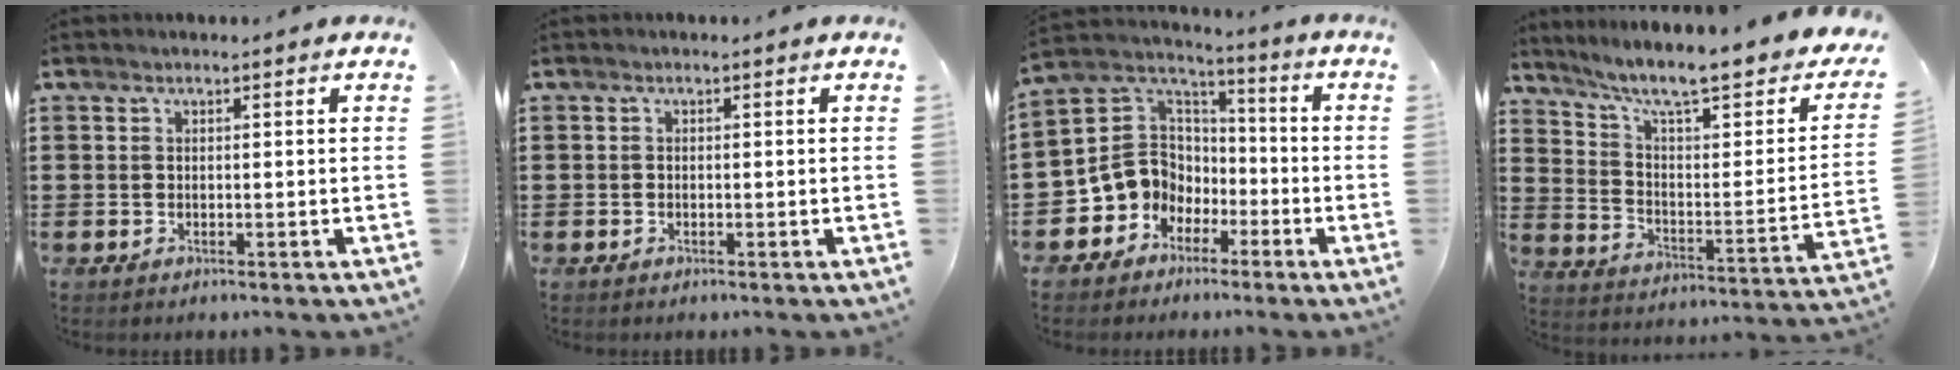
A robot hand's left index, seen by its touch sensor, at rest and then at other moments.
{"total": 0.5, "force": [-0.4, 0.3, 0.0], "torque": [-0.003, 0.000, -0.009]}
{"total": 8.9, "force": [-2.0, 8.4, 2.3], "torque": [-0.088, -0.003, -0.037]}
{"total": 8.7, "force": [6.6, 1.1, 5.6], "torque": [-0.118, -0.052, 0.104]}